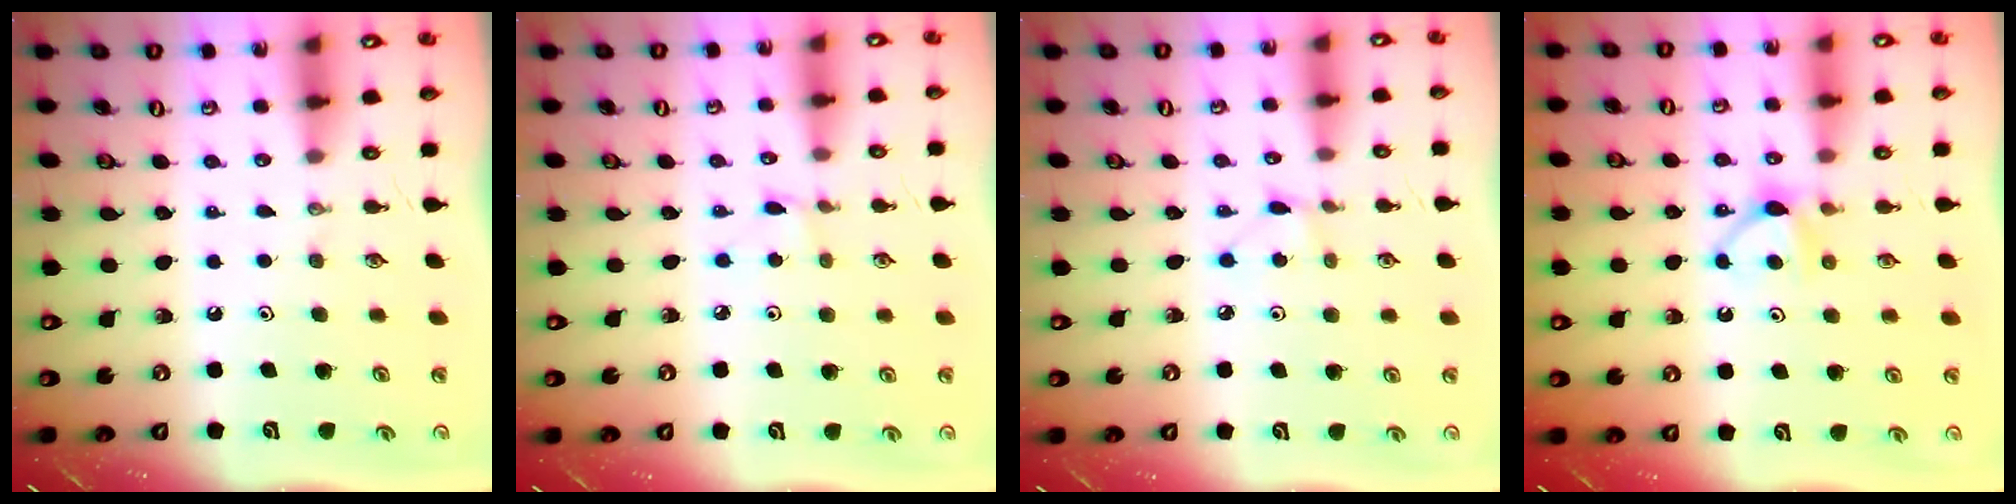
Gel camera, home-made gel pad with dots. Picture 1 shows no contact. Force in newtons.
{"total": 0.8, "press": 0.8, "slide": 0.1}
{"total": 3.0, "press": 3.0, "slide": 0.4}
{"total": 5.5, "press": 5.5, "slide": 0.7}